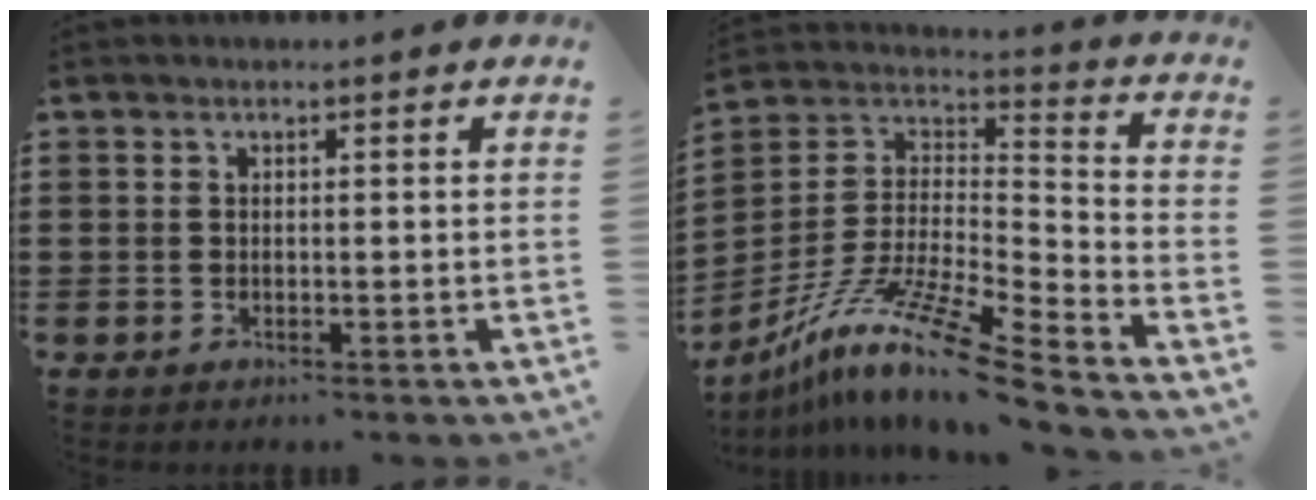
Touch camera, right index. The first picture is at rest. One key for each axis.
{"total": 13.8, "fx": -10.6, "fy": 0.7, "fz": 8.8, "tx": -0.172, "ty": 0.011, "tz": -0.205}